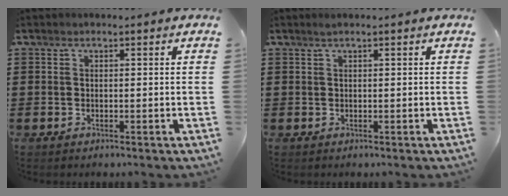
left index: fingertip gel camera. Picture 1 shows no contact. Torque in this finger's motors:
{"motor_torque": [0.25, -0.22, 0.09, 0.00]}